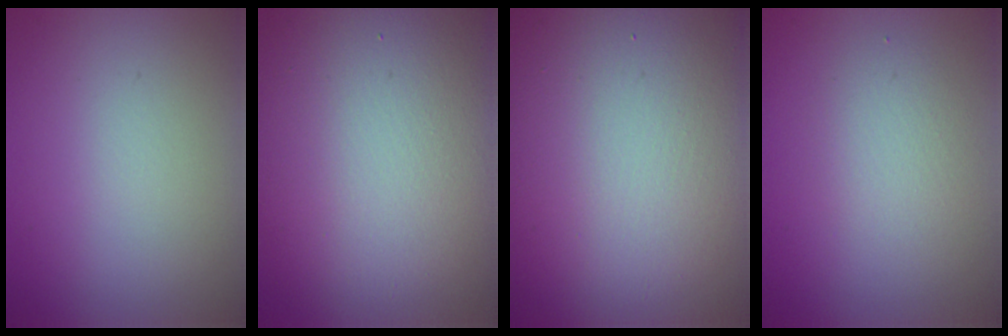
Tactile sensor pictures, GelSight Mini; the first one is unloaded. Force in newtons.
{"total": 16.3, "press": 16.2, "slide": 1.4}
{"total": 22.8, "press": 22.8, "slide": 1.0}
{"total": 1.9, "press": 1.9, "slide": 0.1}